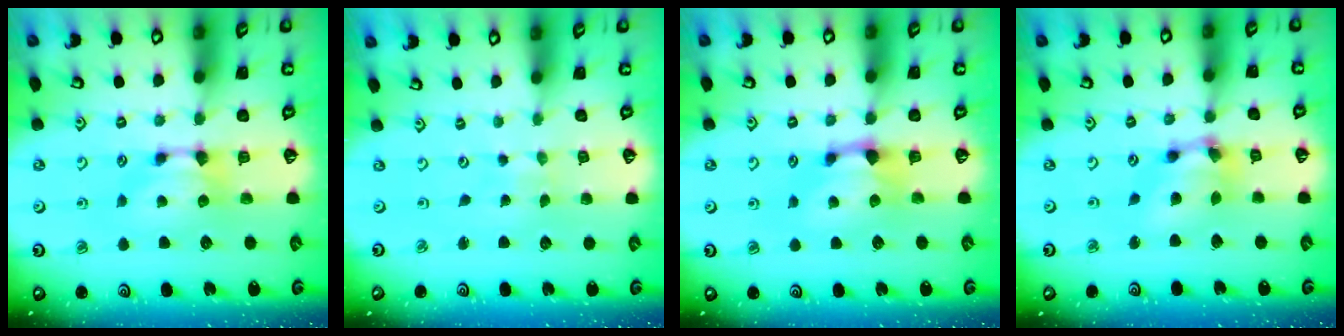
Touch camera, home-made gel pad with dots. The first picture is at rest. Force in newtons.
{"total": 5.4, "press": 5.4, "slide": 0.3}
{"total": 1.1, "press": 0.4, "slide": 1.0}
{"total": 5.0, "press": 4.6, "slide": 1.8}